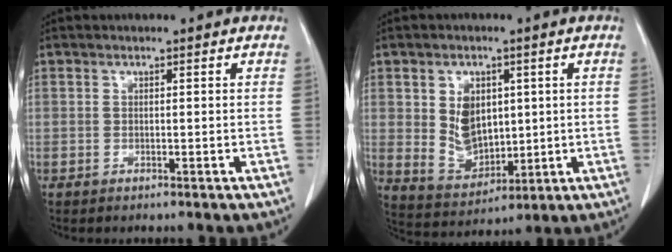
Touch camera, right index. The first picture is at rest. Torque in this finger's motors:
{"motor_torque": [0.89, 0.10, 0.39, 0.13]}